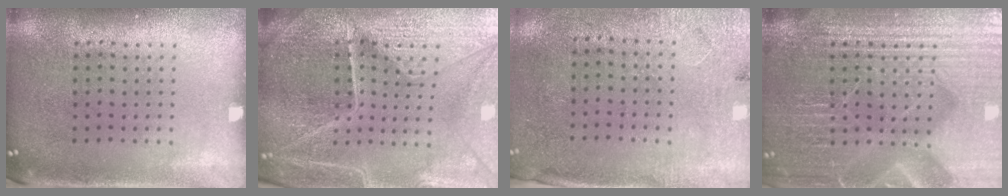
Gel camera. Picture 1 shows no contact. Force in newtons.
{"total": 5.8, "press": 5.3, "slide": 2.4}
{"total": 2.6, "press": 2.2, "slide": 1.5}
{"total": 7.6, "press": 7.5, "slide": 1.1}